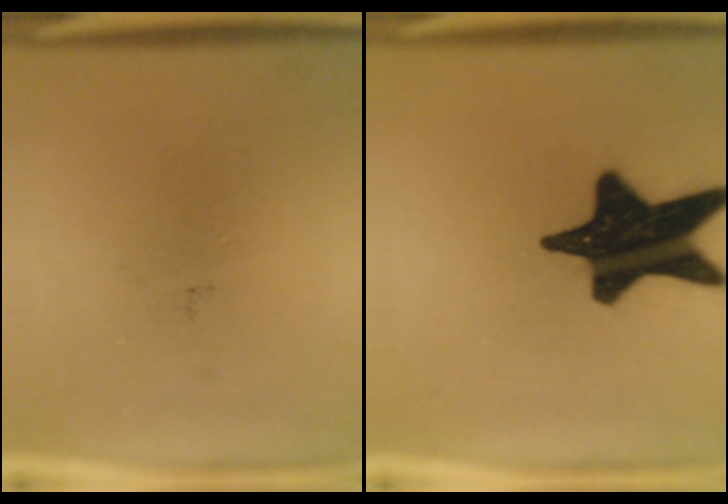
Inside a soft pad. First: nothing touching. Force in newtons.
{"total": 19.6}